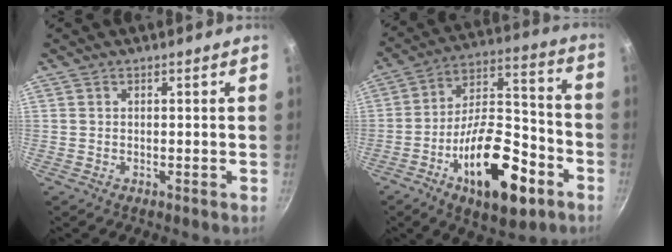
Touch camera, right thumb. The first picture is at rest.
{"total": 21.6, "force": [-9.5, 9.8, 16.8], "torque": [-0.236, 0.062, -0.149]}